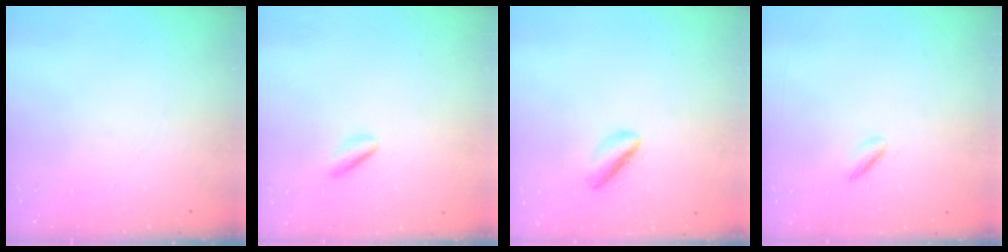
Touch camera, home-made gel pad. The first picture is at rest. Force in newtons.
{"total": 2.6, "press": 2.5, "slide": 1.0}
{"total": 2.6, "press": 2.6, "slide": 0.4}
{"total": 2.1, "press": 2.0, "slide": 0.7}